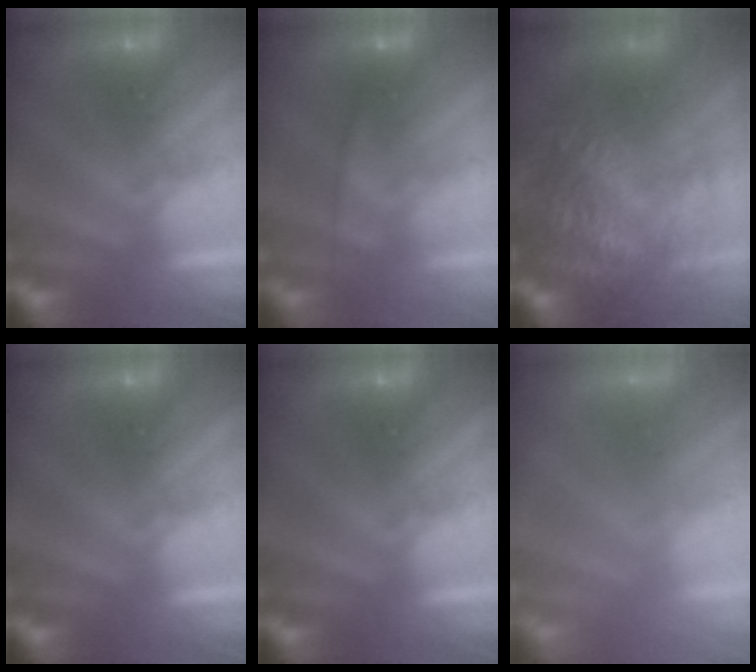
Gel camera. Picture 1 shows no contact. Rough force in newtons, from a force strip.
{"total": 2.4}
{"total": 7.3}
{"total": 0.0}
{"total": 0.0}
{"total": 7.4}